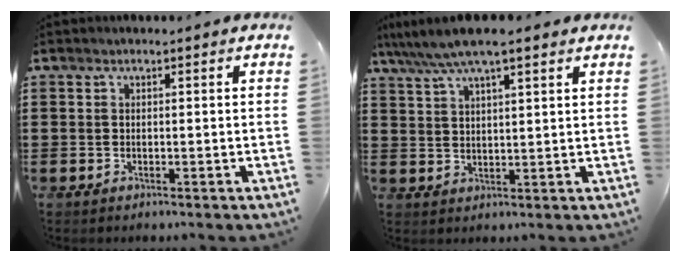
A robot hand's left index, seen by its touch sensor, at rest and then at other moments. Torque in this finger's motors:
{"motor_torque": [2.14, 0.00, 1.05, 0.21]}